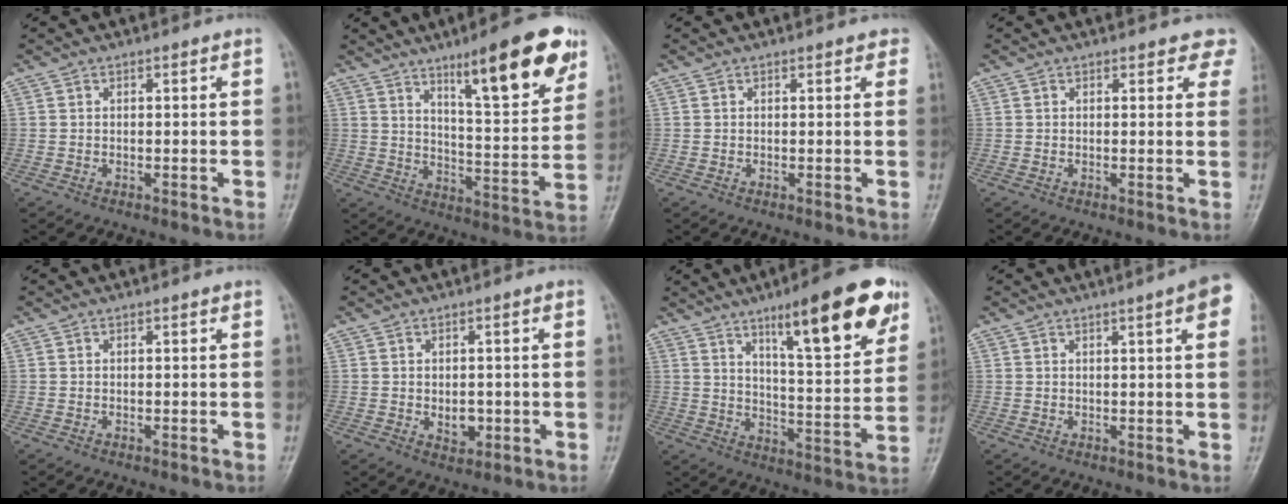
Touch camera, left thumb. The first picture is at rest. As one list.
[{"total": 17.7, "force": [10.5, 4.0, 13.7], "torque": [-0.168, -0.052, 0.162]}, {"total": 1.5, "force": [1.0, 0.8, 0.7], "torque": [0.005, -0.001, 0.005]}, {"total": 3.9, "force": [3.2, 1.9, 1.3], "torque": [0.022, -0.011, 0.020]}, {"total": 0.0}, {"total": 3.8, "force": [-0.5, 2.7, 2.7], "torque": [-0.027, -0.001, -0.002]}, {"total": 19.3, "force": [11.0, 4.5, 15.2], "torque": [-0.187, -0.047, 0.167]}, {"total": 7.0, "force": [3.2, 0.8, 6.2], "torque": [-0.064, 0.004, 0.034]}]